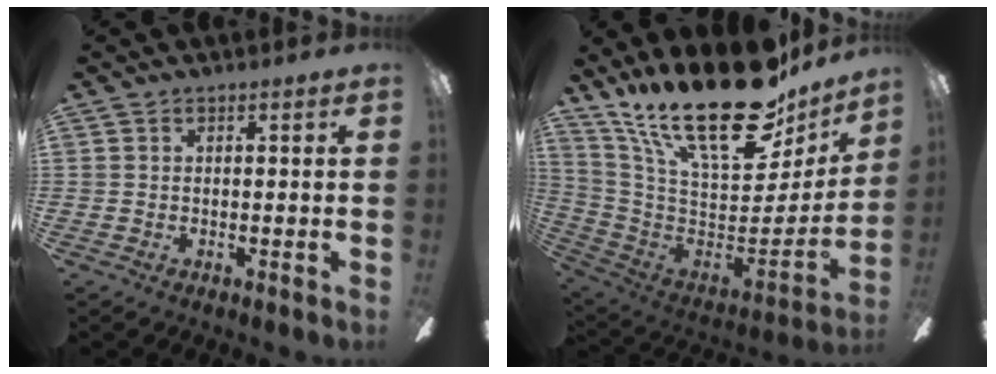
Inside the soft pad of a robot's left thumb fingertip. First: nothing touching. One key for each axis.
{"total": 29.2, "fx": 18.9, "fy": 11.2, "fz": 19.2, "tx": -0.312, "ty": -0.136, "tz": 0.331}